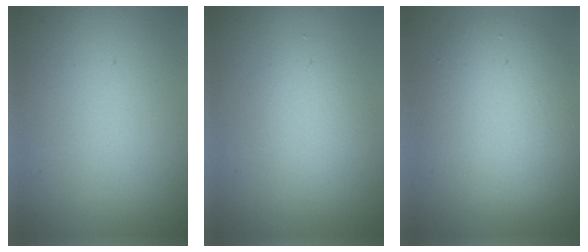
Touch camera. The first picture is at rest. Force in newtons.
{"total": 2.4, "press": 2.4, "slide": 0.2}
{"total": 6.8, "press": 6.8, "slide": 0.3}